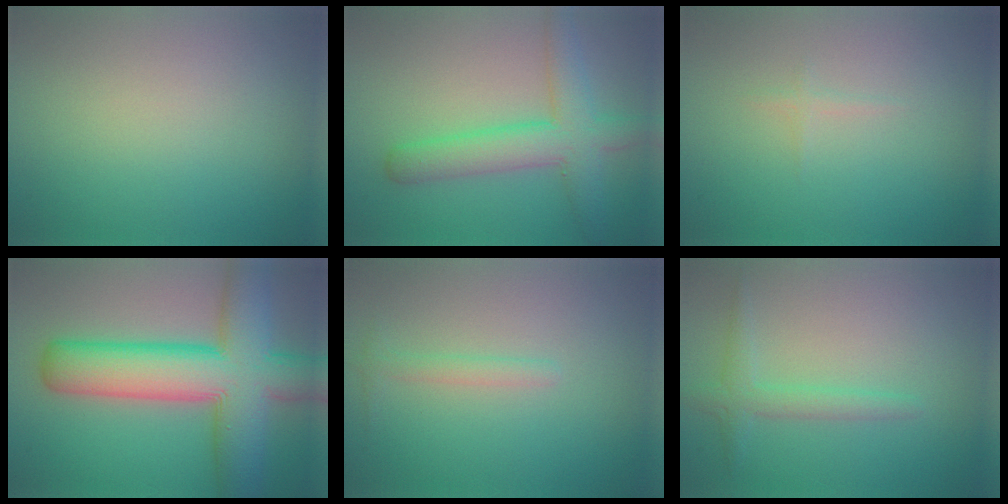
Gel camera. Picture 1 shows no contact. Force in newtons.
{"total": 4.3, "press": 4.3, "slide": 0.2}
{"total": 0.5, "press": 0.5, "slide": 0.0}
{"total": 11.4, "press": 11.4, "slide": 0.6}
{"total": 1.1, "press": 1.1, "slide": 0.0}
{"total": 1.9, "press": 1.9, "slide": 0.1}